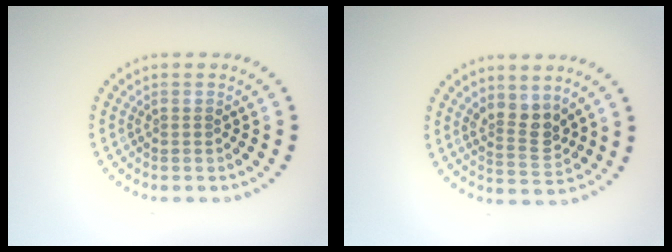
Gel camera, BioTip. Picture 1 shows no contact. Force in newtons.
{"total": 2.9, "press": 2.6, "slide": 1.3}